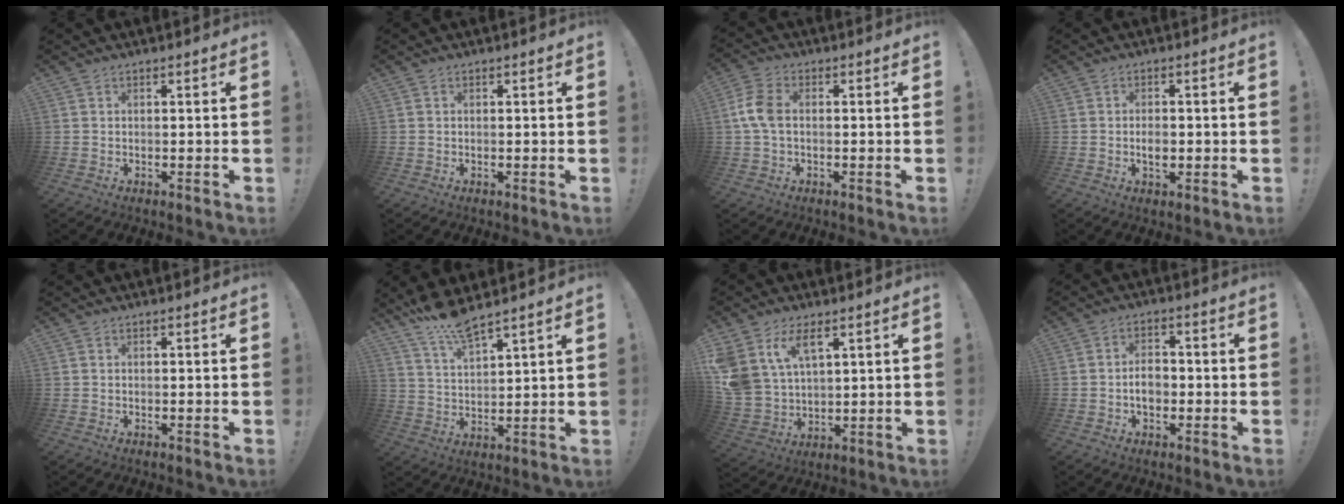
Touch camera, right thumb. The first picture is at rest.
{"total": 0.0}
{"total": 7.2, "force": [-0.2, 4.3, 5.7], "torque": [-0.125, 0.007, -0.001]}
{"total": 3.4, "force": [-0.8, 2.0, 2.6], "torque": [-0.038, -0.003, -0.017]}
{"total": 0.0}
{"total": 8.9, "force": [7.8, 1.1, 4.0], "torque": [-0.085, -0.045, 0.143]}
{"total": 11.1, "force": [6.4, 6.5, 6.3], "torque": [-0.148, -0.032, 0.126]}
{"total": 5.7, "force": [-1.2, 3.9, 3.9], "torque": [-0.063, 0.007, -0.024]}